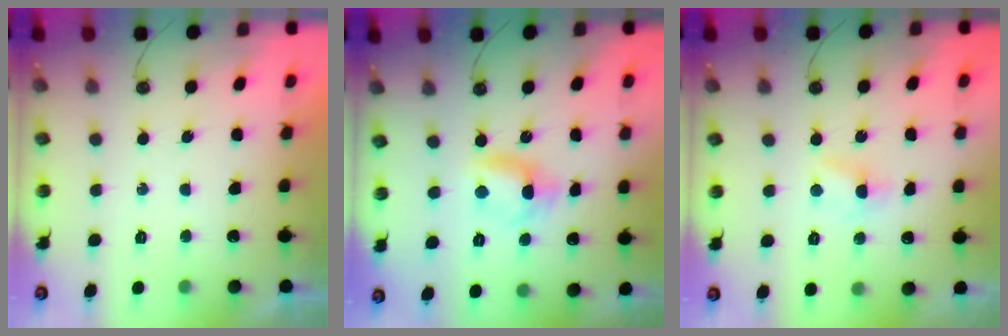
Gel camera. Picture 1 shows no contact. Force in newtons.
{"total": 6.6, "press": 5.8, "slide": 3.2}
{"total": 4.5, "press": 4.5, "slide": 0.4}